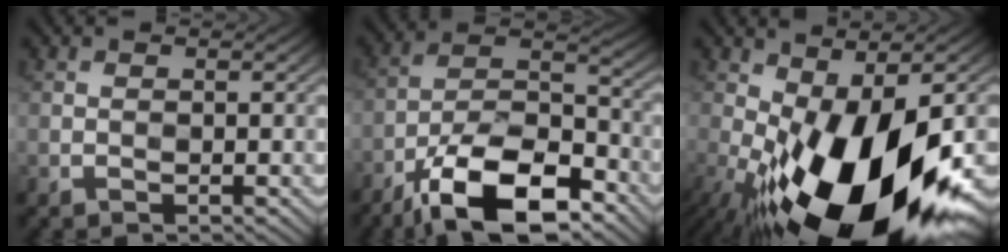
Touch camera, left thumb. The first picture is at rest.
{"total": 16.4, "force": [-10.6, 6.5, 10.7], "torque": [-0.192, -0.007, -0.198]}
{"total": 20.1, "force": [-6.7, 8.9, 16.8], "torque": [-0.310, -0.038, -0.094]}